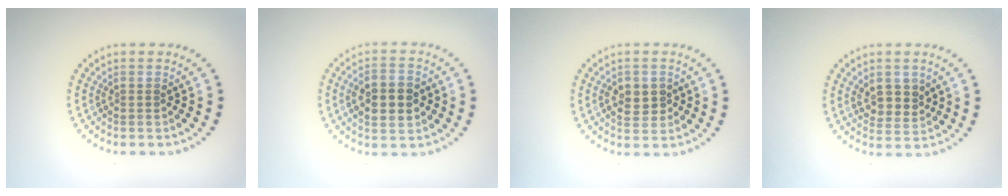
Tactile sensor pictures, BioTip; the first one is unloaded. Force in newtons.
{"total": 4.6, "press": 4.6, "slide": 0.2}
{"total": 2.8, "press": 2.8, "slide": 0.3}
{"total": 2.8, "press": 2.7, "slide": 0.7}